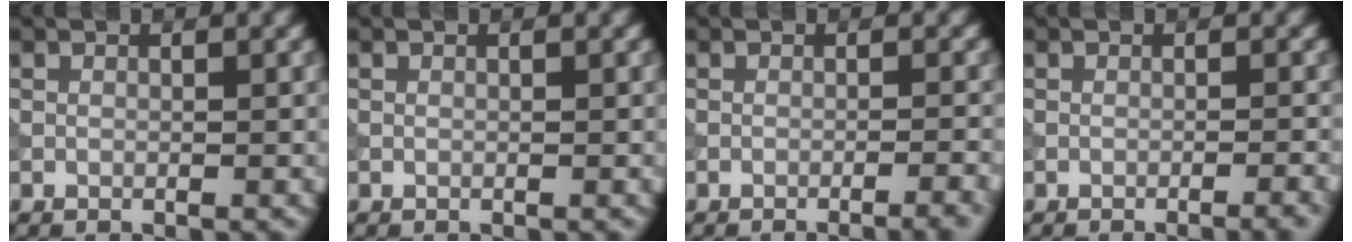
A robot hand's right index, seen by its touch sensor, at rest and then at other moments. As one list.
[{"total": 0.0}, {"total": 3.4, "force": [-2.3, 0.7, 2.4], "torque": [-0.026, 0.015, -0.035]}, {"total": 2.7, "force": [-1.7, 0.5, 2.0], "torque": [-0.023, 0.014, -0.027]}]